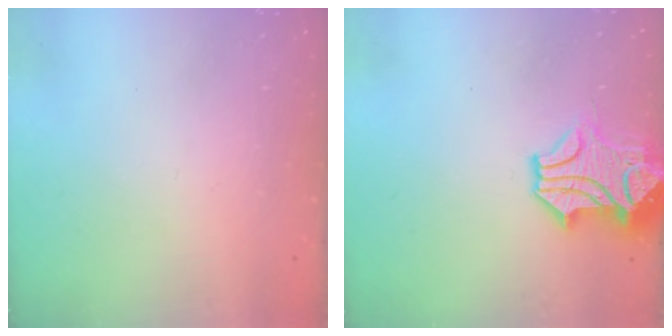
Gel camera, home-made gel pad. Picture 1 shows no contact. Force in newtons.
{"total": 1.5, "press": 1.2, "slide": 1.0}